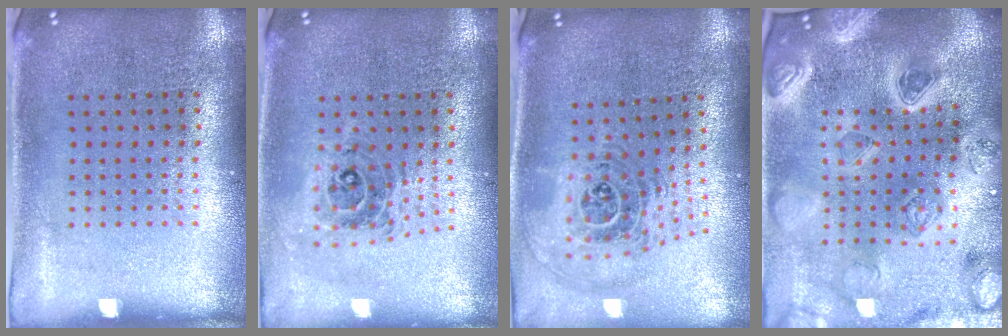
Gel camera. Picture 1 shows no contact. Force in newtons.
{"total": 0.7, "press": 0.7, "slide": 0.2}
{"total": 1.7, "press": 1.4, "slide": 0.9}
{"total": 5.2, "press": 4.4, "slide": 2.8}